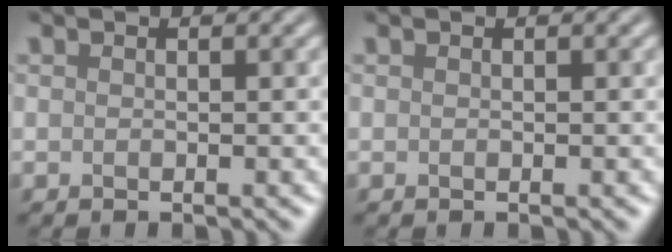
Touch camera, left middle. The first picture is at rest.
{"total": 0.0}